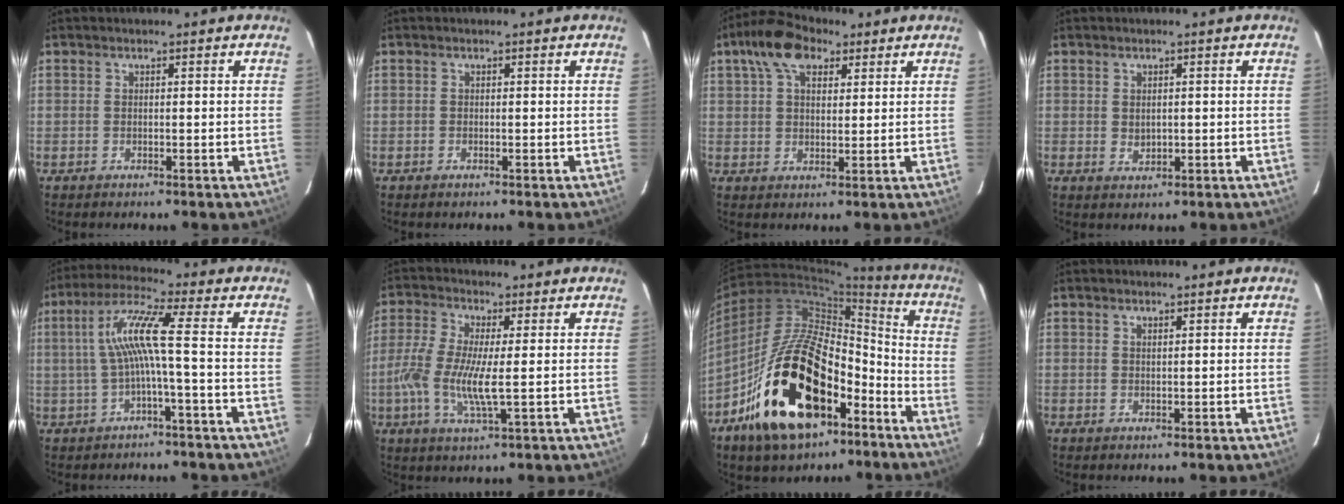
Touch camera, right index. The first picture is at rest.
{"total": 0.0}
{"total": 9.4, "force": [4.9, 5.3, 6.1], "torque": [-0.115, 0.035, 0.079]}
{"total": 1.9, "force": [0.3, 1.5, 1.1], "torque": [-0.016, 0.001, 0.008]}
{"total": 8.1, "force": [-1.0, -0.8, 8.0], "torque": [-0.167, 0.010, -0.011]}
{"total": 8.9, "force": [-1.0, 1.6, 8.7], "torque": [-0.186, -0.007, -0.026]}
{"total": 24.7, "force": [-12.8, 13.0, 16.7], "torque": [-0.309, 0.020, -0.206]}
{"total": 0.5, "force": [0.5, 0.0, 0.2], "torque": [-0.004, 0.000, 0.009]}